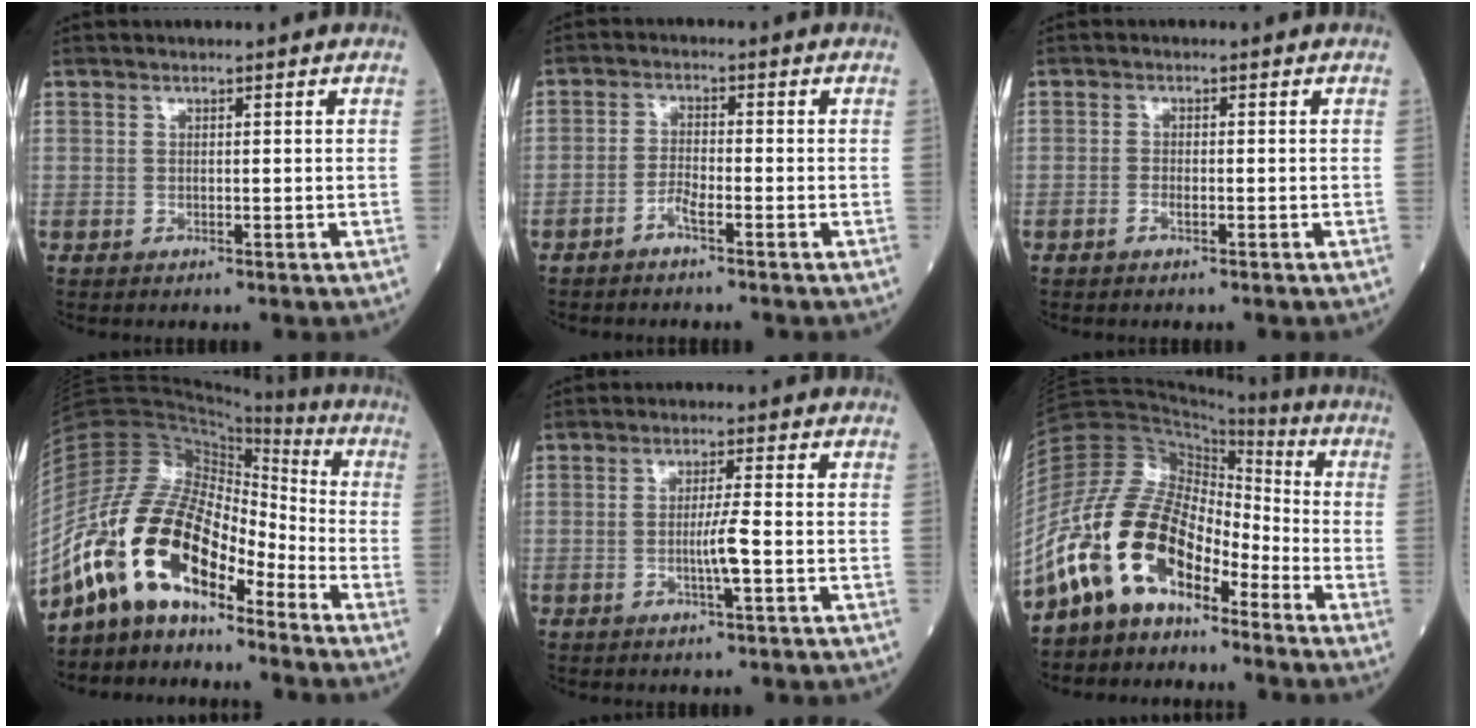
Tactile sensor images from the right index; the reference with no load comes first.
{"total": 2.5, "force": [-1.8, 0.4, 1.7], "torque": [-0.034, 0.004, -0.038]}
{"total": 1.1, "force": [-0.7, 0.3, 0.8], "torque": [-0.016, 0.001, -0.014]}
{"total": 16.4, "force": [-11.4, 5.9, 10.2], "torque": [-0.205, 0.030, -0.214]}
{"total": 3.8, "force": [-0.9, -0.4, 3.7], "torque": [-0.069, -0.005, -0.018]}
{"total": 13.9, "force": [-9.3, 6.4, 8.1], "torque": [-0.174, 0.040, -0.179]}